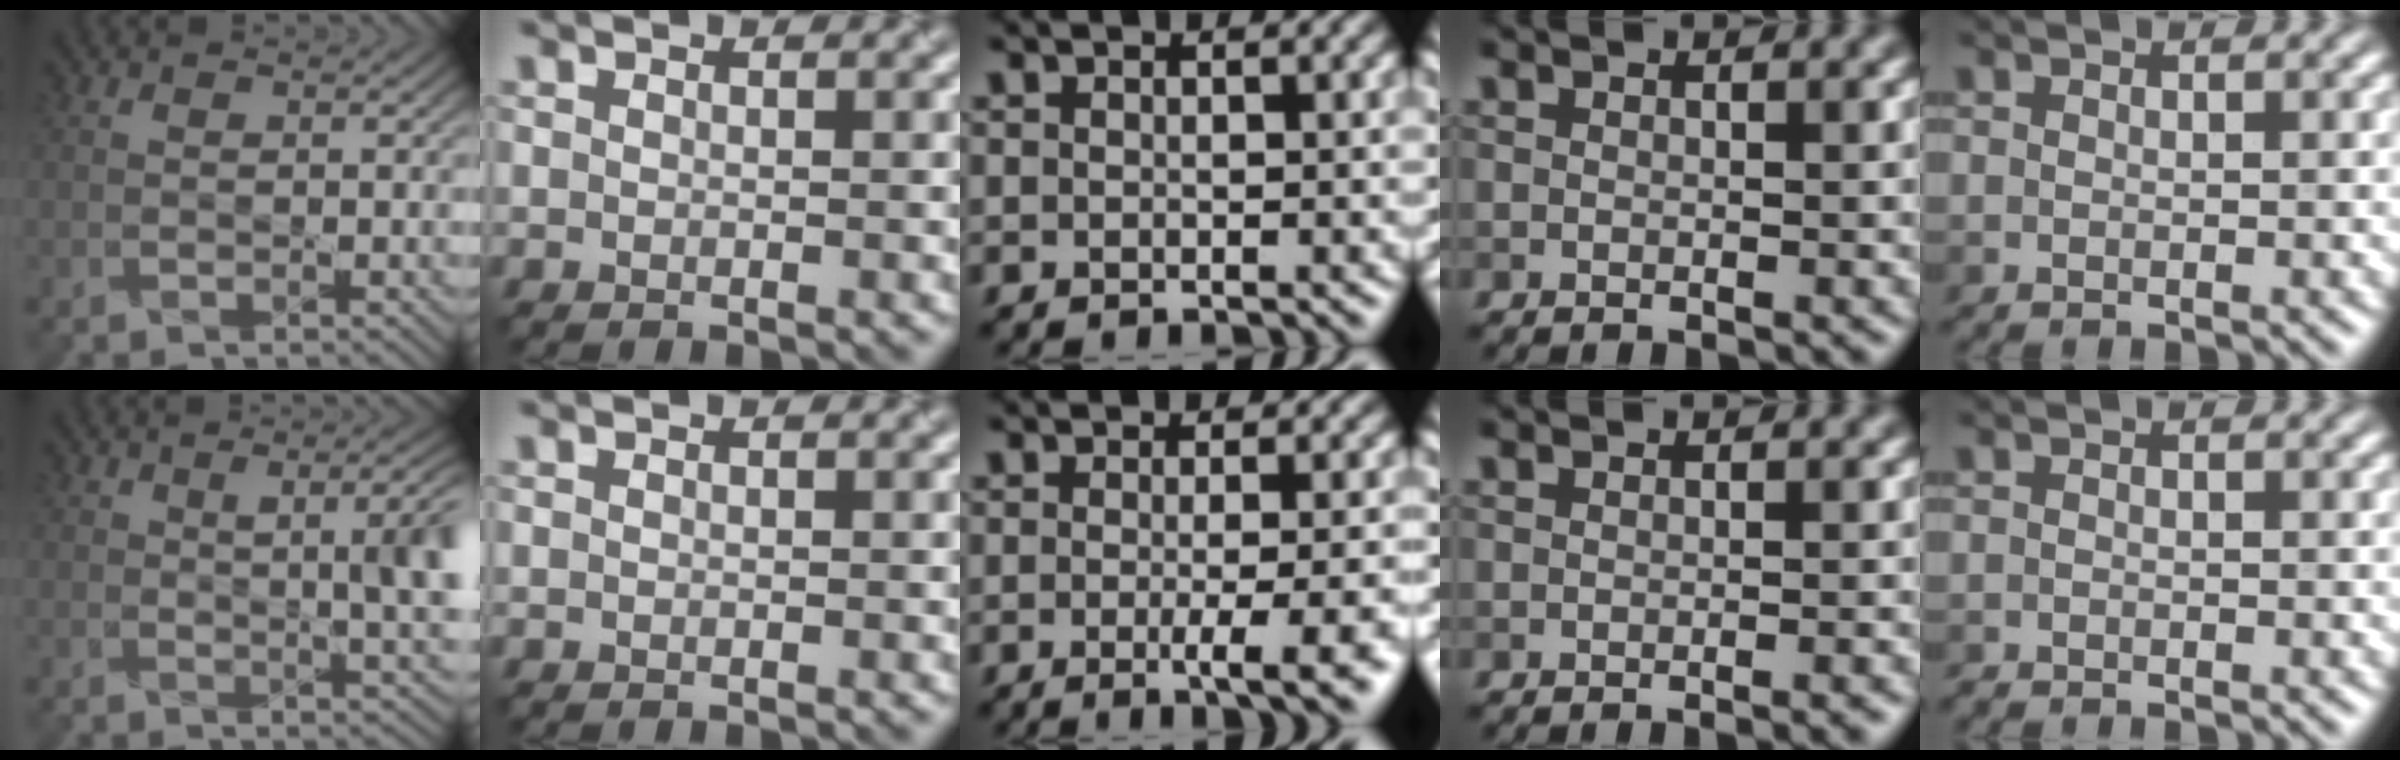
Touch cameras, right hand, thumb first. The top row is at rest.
{"thumb": {"total": 6.6, "force": [1.1, 2.6, 6.0], "torque": [-0.075, 0.003, 0.019]}, "middle": {"total": 5.2, "force": [-1.1, 1.4, 4.8], "torque": [-0.056, -0.009, -0.013]}, "ring": {"total": 1.1, "force": [-0.5, 0.3, 0.9], "torque": [-0.006, -0.001, -0.011]}, "little": {"total": 0.7, "force": [-0.7, 0.1, 0.0], "torque": [0.001, -0.001, -0.009]}}